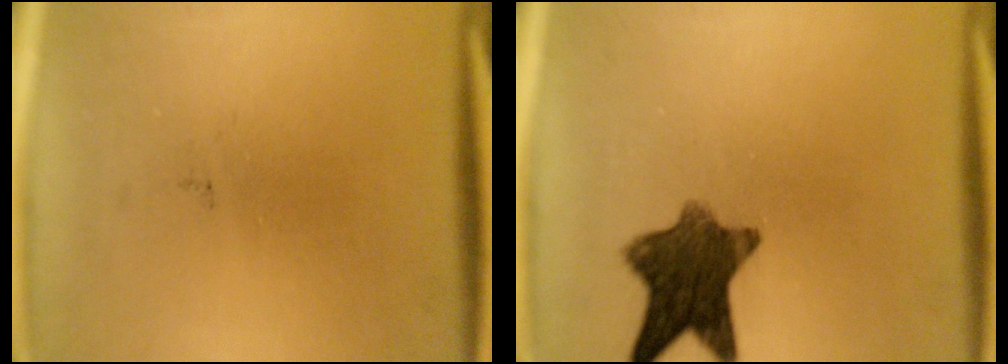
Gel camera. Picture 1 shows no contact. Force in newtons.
{"total": 9.5}